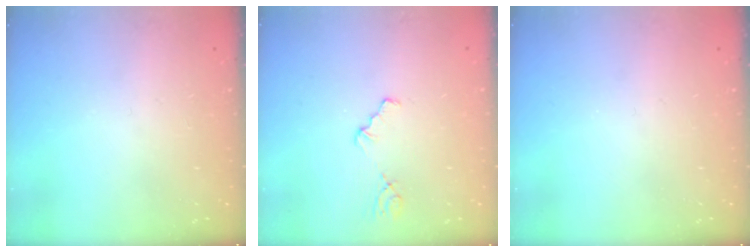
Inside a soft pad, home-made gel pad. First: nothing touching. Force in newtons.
{"total": 1.7, "press": 1.6, "slide": 0.3}
{"total": 0.0}